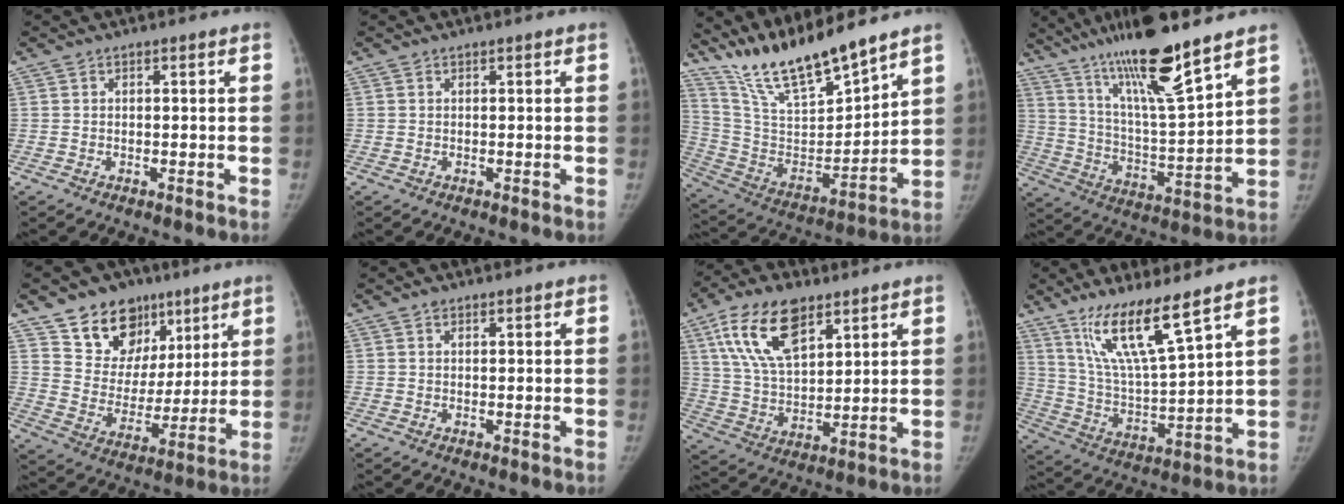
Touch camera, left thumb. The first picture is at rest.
{"total": 0.0}
{"total": 18.2, "force": [15.8, 2.8, 8.6], "torque": [-0.132, -0.087, 0.306]}
{"total": 19.0, "force": [14.0, 1.3, 12.8], "torque": [-0.208, -0.068, 0.252]}
{"total": 15.5, "force": [9.7, 11.0, 4.9], "torque": [-0.027, -0.047, 0.171]}
{"total": 0.7, "force": [0.5, 0.5, 0.2], "torque": [0.002, -0.002, 0.006]}
{"total": 15.4, "force": [8.3, 7.6, 10.5], "torque": [-0.173, -0.025, 0.159]}
{"total": 13.8, "force": [9.4, 1.2, 10.0], "torque": [-0.182, -0.062, 0.191]}